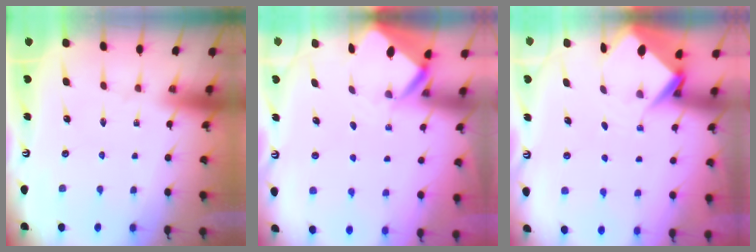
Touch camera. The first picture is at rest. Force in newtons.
{"total": 3.7, "press": 3.7, "slide": 0.2}
{"total": 4.7, "press": 4.7, "slide": 0.3}